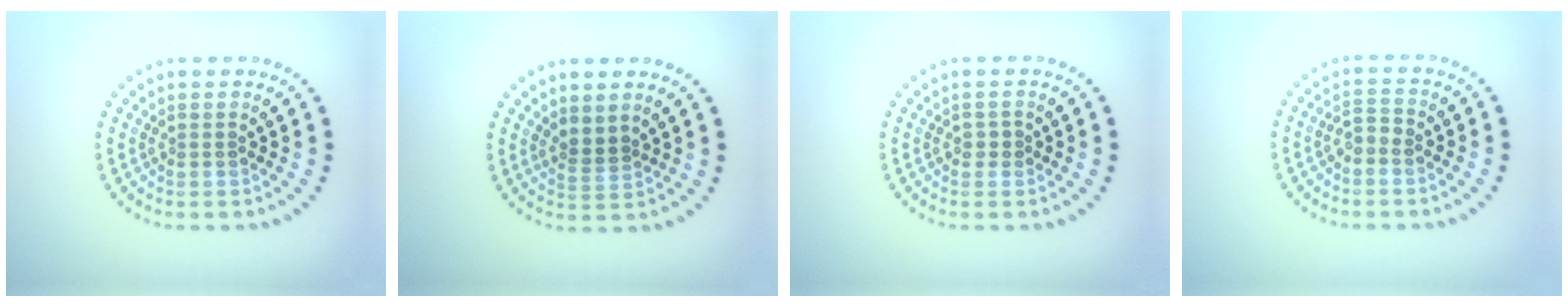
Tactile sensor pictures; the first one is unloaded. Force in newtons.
{"total": 1.8, "press": 1.4, "slide": 1.1}
{"total": 0.9, "press": 0.9, "slide": 0.2}
{"total": 1.4, "press": 1.3, "slide": 0.6}